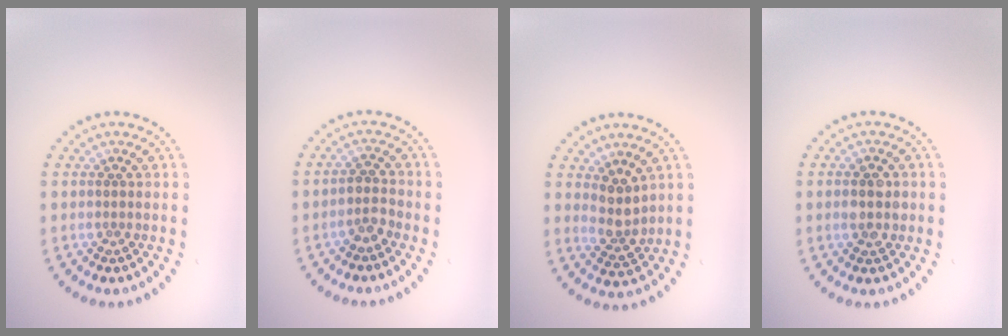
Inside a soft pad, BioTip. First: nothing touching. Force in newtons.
{"total": 1.5, "press": 1.3, "slide": 0.8}
{"total": 2.5, "press": 2.1, "slide": 1.3}
{"total": 2.8, "press": 2.8, "slide": 0.2}